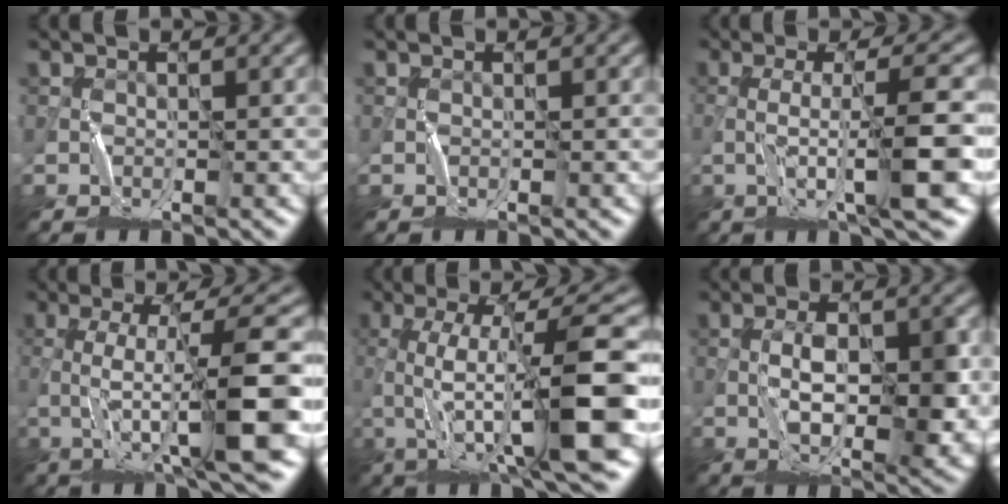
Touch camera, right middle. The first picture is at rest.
{"total": 0.0}
{"total": 6.4, "force": [-1.2, 0.2, 6.3], "torque": [-0.097, 0.010, -0.021]}
{"total": 8.6, "force": [-1.8, 1.0, 8.3], "torque": [-0.124, 0.017, -0.034]}
{"total": 10.8, "force": [-1.9, 1.7, 10.5], "torque": [-0.164, 0.021, -0.030]}
{"total": 6.7, "force": [-0.5, 2.5, 6.2], "torque": [-0.103, -0.005, -0.003]}